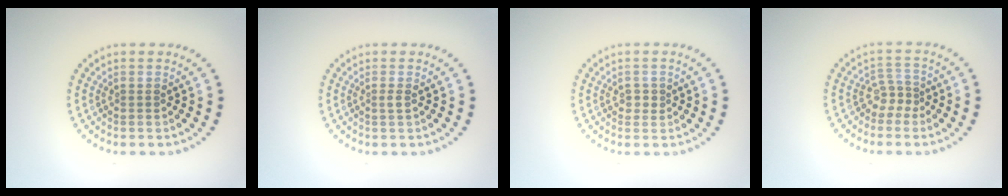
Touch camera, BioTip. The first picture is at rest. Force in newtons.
{"total": 0.7, "press": 0.4, "slide": 0.5}
{"total": 1.2, "press": 1.1, "slide": 0.3}
{"total": 1.8, "press": 1.3, "slide": 1.3}